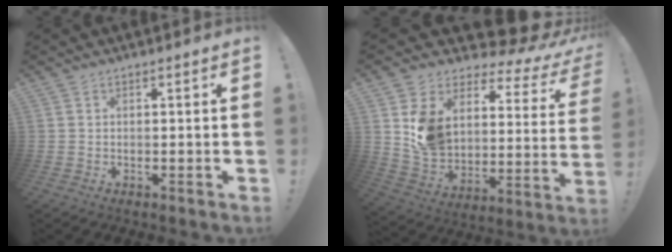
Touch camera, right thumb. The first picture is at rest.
{"total": 10.1, "force": [4.4, 6.7, 6.2], "torque": [-0.105, -0.050, 0.075]}